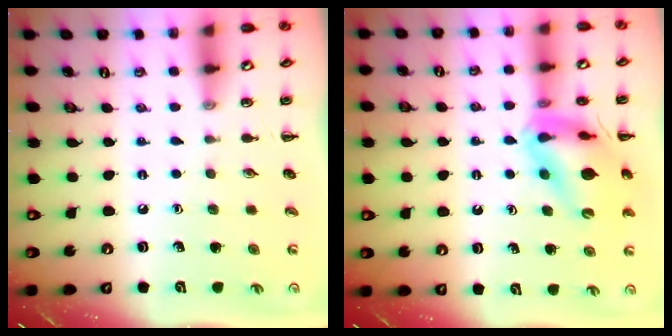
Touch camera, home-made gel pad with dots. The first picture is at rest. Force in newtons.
{"total": 14.9, "press": 14.7, "slide": 2.4}